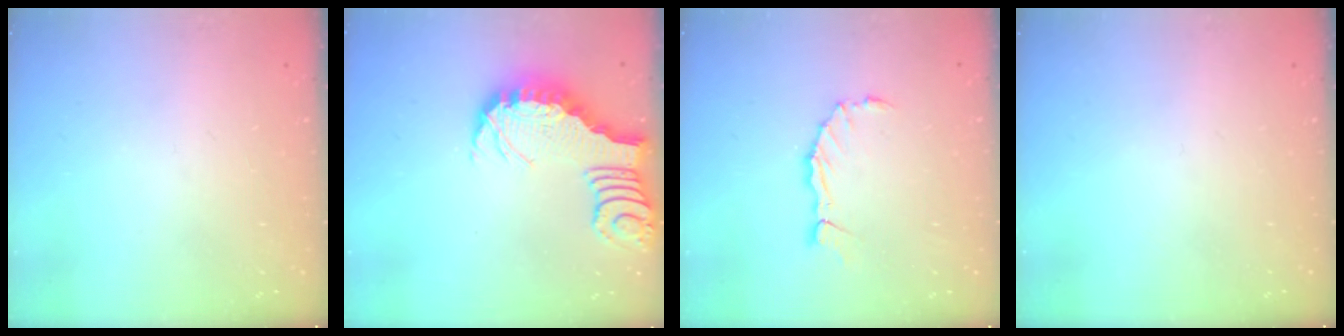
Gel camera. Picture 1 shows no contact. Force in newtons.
{"total": 3.0, "press": 3.0, "slide": 0.6}
{"total": 2.8, "press": 2.8, "slide": 0.2}
{"total": 0.0}